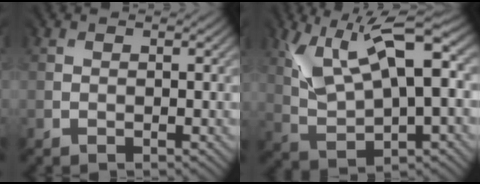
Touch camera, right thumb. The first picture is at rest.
{"total": 11.9, "force": [4.5, 4.7, 10.0], "torque": [-0.204, 0.013, 0.088]}